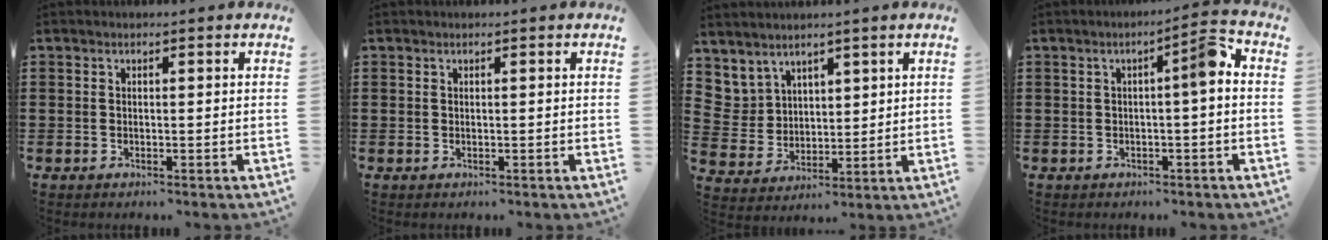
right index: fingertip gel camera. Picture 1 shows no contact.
{"total": 0.0}
{"total": 4.8, "force": [3.8, 3.0, -0.2], "torque": [-0.021, -0.006, 0.073]}
{"total": 4.9, "force": [0.3, 0.5, 4.8], "torque": [-0.067, -0.004, -0.005]}